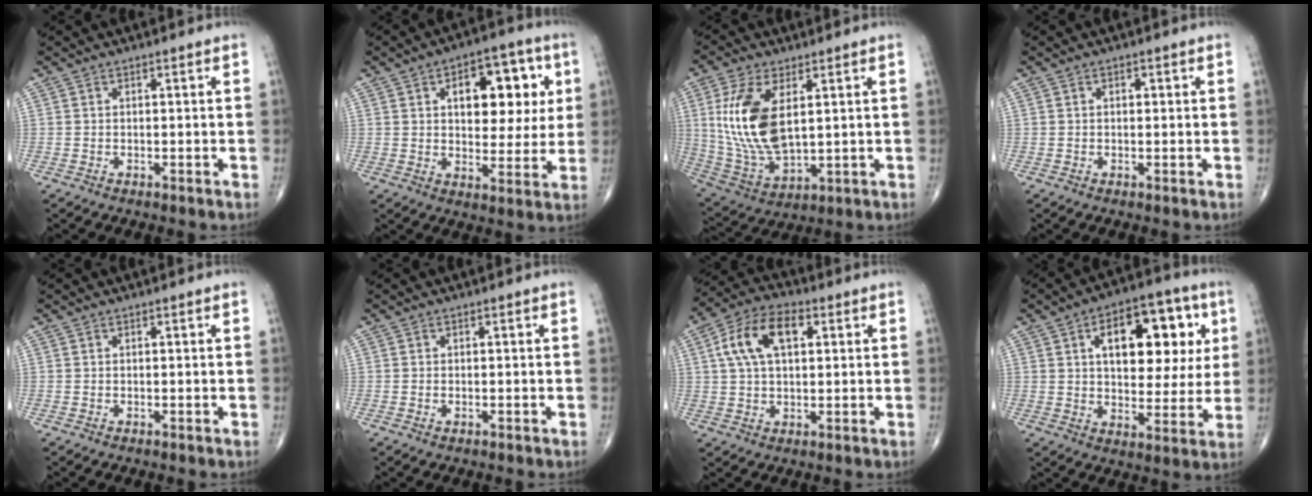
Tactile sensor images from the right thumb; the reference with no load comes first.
{"total": 15.5, "force": [4.2, 8.7, 12.1], "torque": [-0.117, 0.004, 0.062]}
{"total": 16.1, "force": [3.5, 8.1, 13.5], "torque": [-0.276, -0.018, 0.080]}
{"total": 1.2, "force": [0.3, 0.7, 0.9], "torque": [-0.014, 0.001, 0.003]}
{"total": 0.0}
{"total": 0.5, "force": [-0.2, 0.3, 0.4], "torque": [-0.008, 0.004, -0.001]}
{"total": 11.7, "force": [3.2, 6.5, 9.2], "torque": [-0.167, 0.020, 0.052]}
{"total": 19.3, "force": [5.6, 10.4, 15.3], "torque": [-0.168, 0.007, 0.080]}